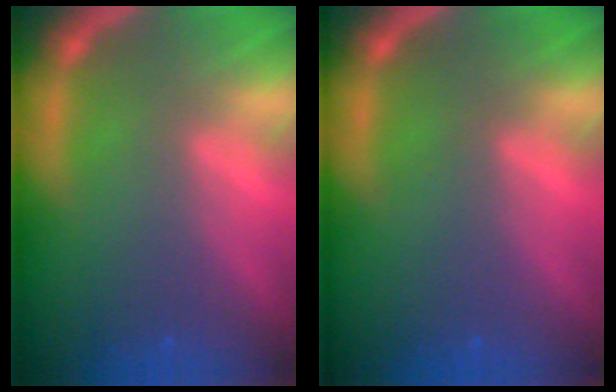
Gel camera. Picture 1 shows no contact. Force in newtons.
{"total": 0.0}